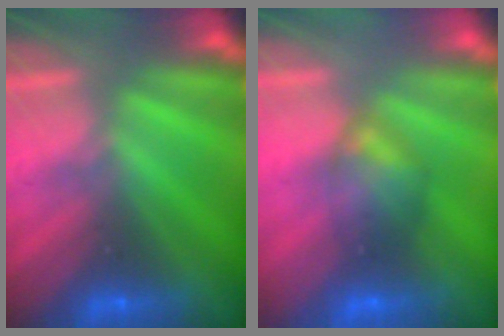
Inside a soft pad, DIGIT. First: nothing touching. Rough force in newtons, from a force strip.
{"total": 2.9}